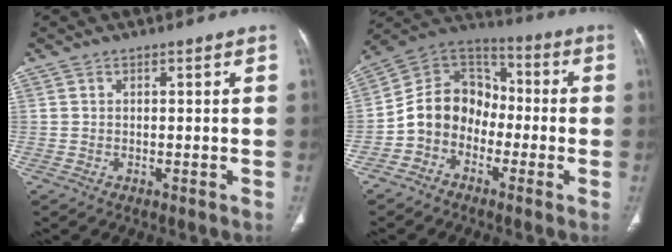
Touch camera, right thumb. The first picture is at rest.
{"total": 11.7, "force": [-3.3, 9.6, 5.8], "torque": [-0.077, 0.060, -0.078]}